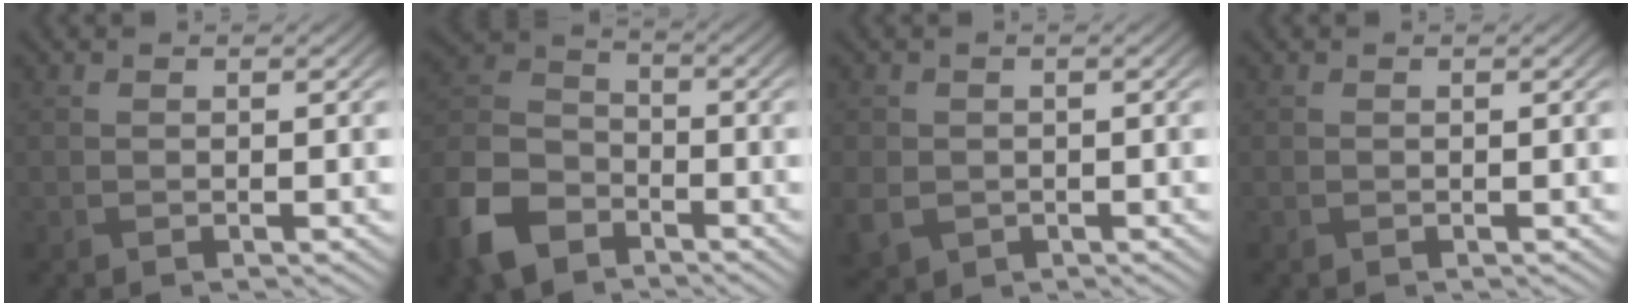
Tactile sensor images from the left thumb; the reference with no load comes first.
{"total": 11.6, "force": [-7.1, 7.2, 5.7], "torque": [-0.153, -0.018, -0.163]}
{"total": 3.7, "force": [-1.0, 3.1, 1.7], "torque": [-0.058, -0.014, -0.021]}
{"total": 0.0}